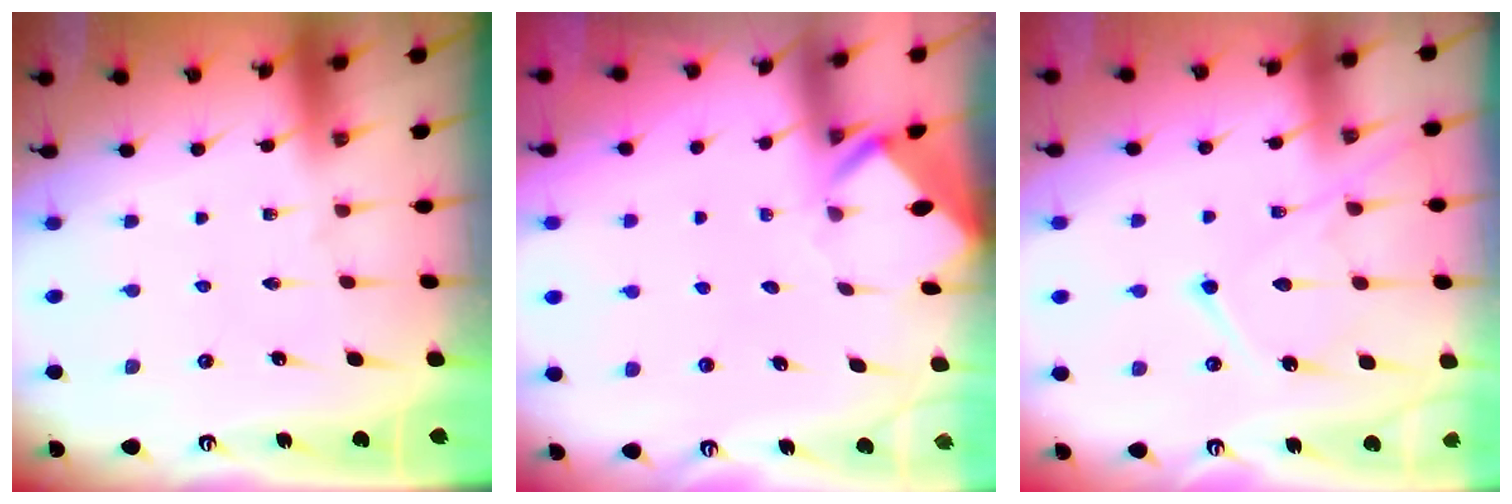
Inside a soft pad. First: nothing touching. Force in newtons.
{"total": 3.4, "press": 3.4, "slide": 0.2}
{"total": 12.0, "press": 11.9, "slide": 1.4}